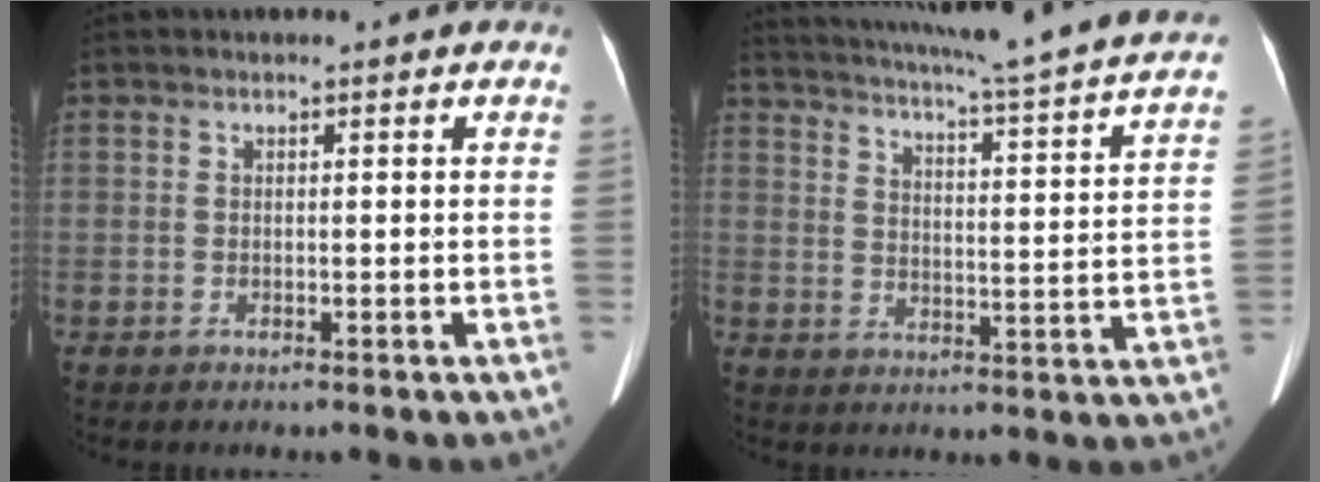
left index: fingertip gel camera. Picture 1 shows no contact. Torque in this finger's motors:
{"motor_torque": [1.03, -1.11, 0.09, 0.11]}